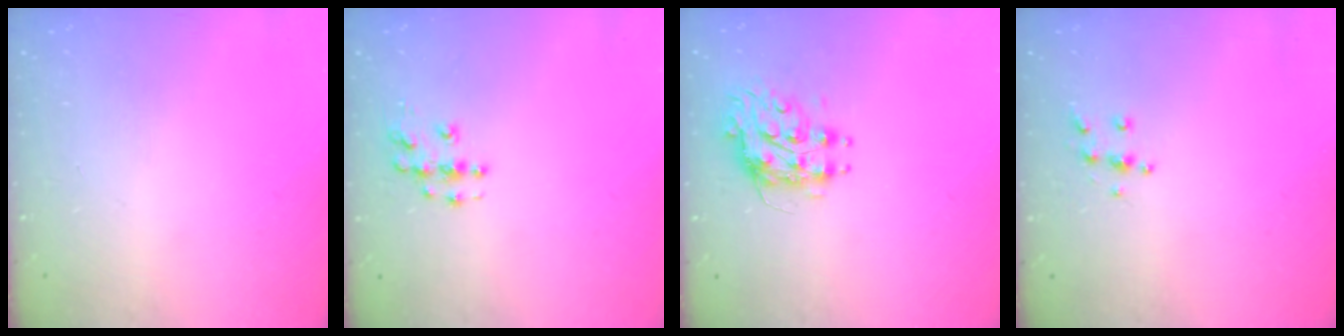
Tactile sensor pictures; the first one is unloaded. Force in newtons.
{"total": 6.1, "press": 6.1, "slide": 0.3}
{"total": 8.1, "press": 8.1, "slide": 0.2}
{"total": 5.6, "press": 5.6, "slide": 0.5}